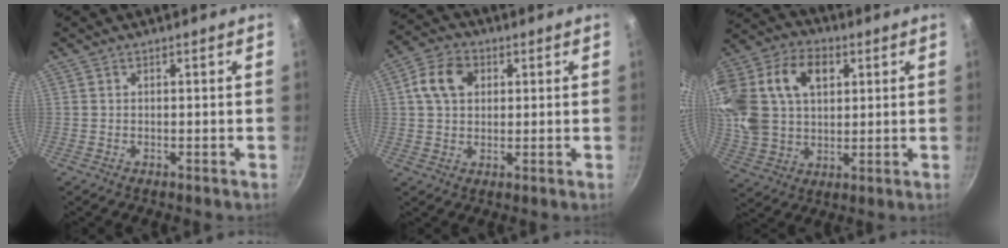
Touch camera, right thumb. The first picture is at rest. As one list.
[{"total": 7.8, "force": [2.0, 5.9, 4.7], "torque": [-0.074, 0.012, 0.026]}, {"total": 24.9, "force": [7.2, 17.2, 16.5], "torque": [-0.350, 0.020, 0.125]}]